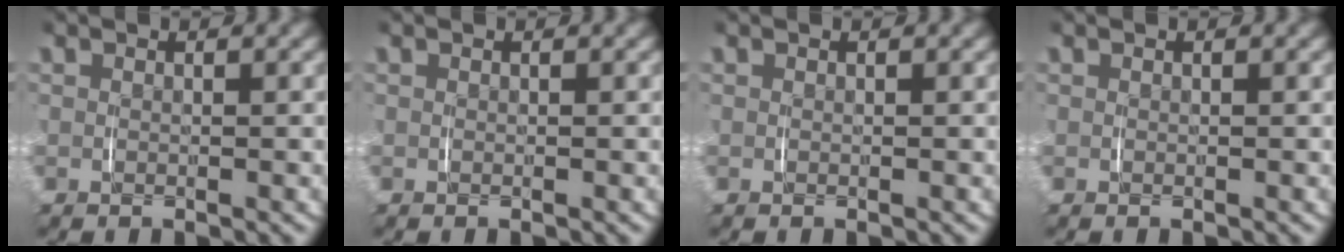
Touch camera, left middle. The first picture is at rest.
{"total": 0.0}
{"total": 0.0}
{"total": 0.0}